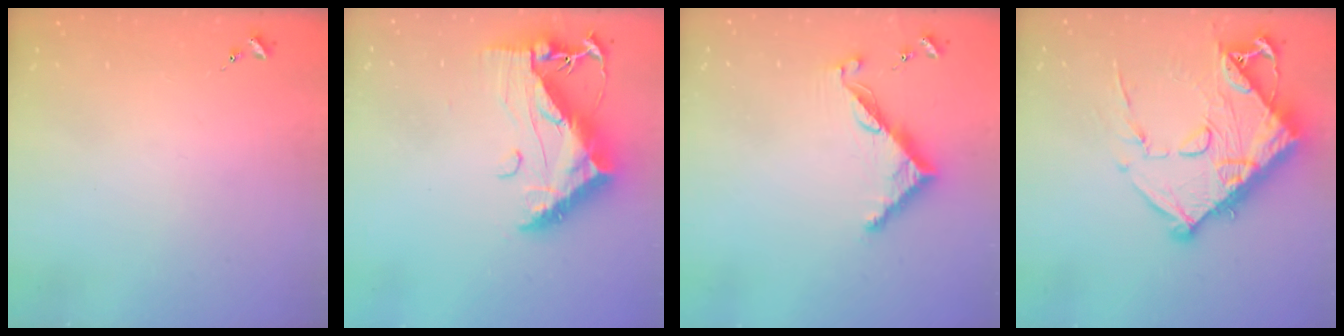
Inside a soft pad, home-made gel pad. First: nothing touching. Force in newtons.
{"total": 19.1, "press": 19.0, "slide": 1.6}
{"total": 8.7, "press": 8.7, "slide": 0.6}
{"total": 17.9, "press": 17.8, "slide": 2.0}